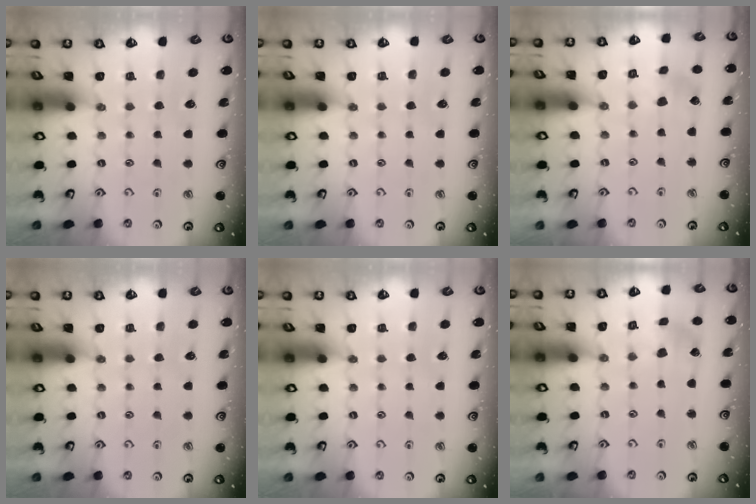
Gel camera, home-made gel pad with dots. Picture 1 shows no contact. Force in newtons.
{"total": 0.0}
{"total": 3.5, "press": 3.4, "slide": 0.6}
{"total": 0.0}
{"total": 0.0}
{"total": 2.6, "press": 2.6, "slide": 0.4}